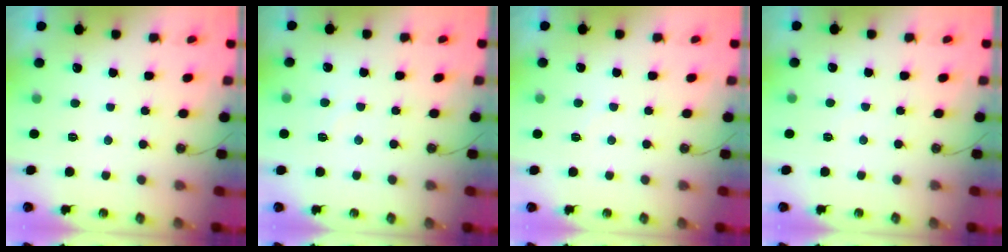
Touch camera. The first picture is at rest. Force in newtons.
{"total": 5.0, "press": 4.9, "slide": 0.6}
{"total": 2.2, "press": 2.2, "slide": 0.4}
{"total": 2.5, "press": 2.4, "slide": 0.4}